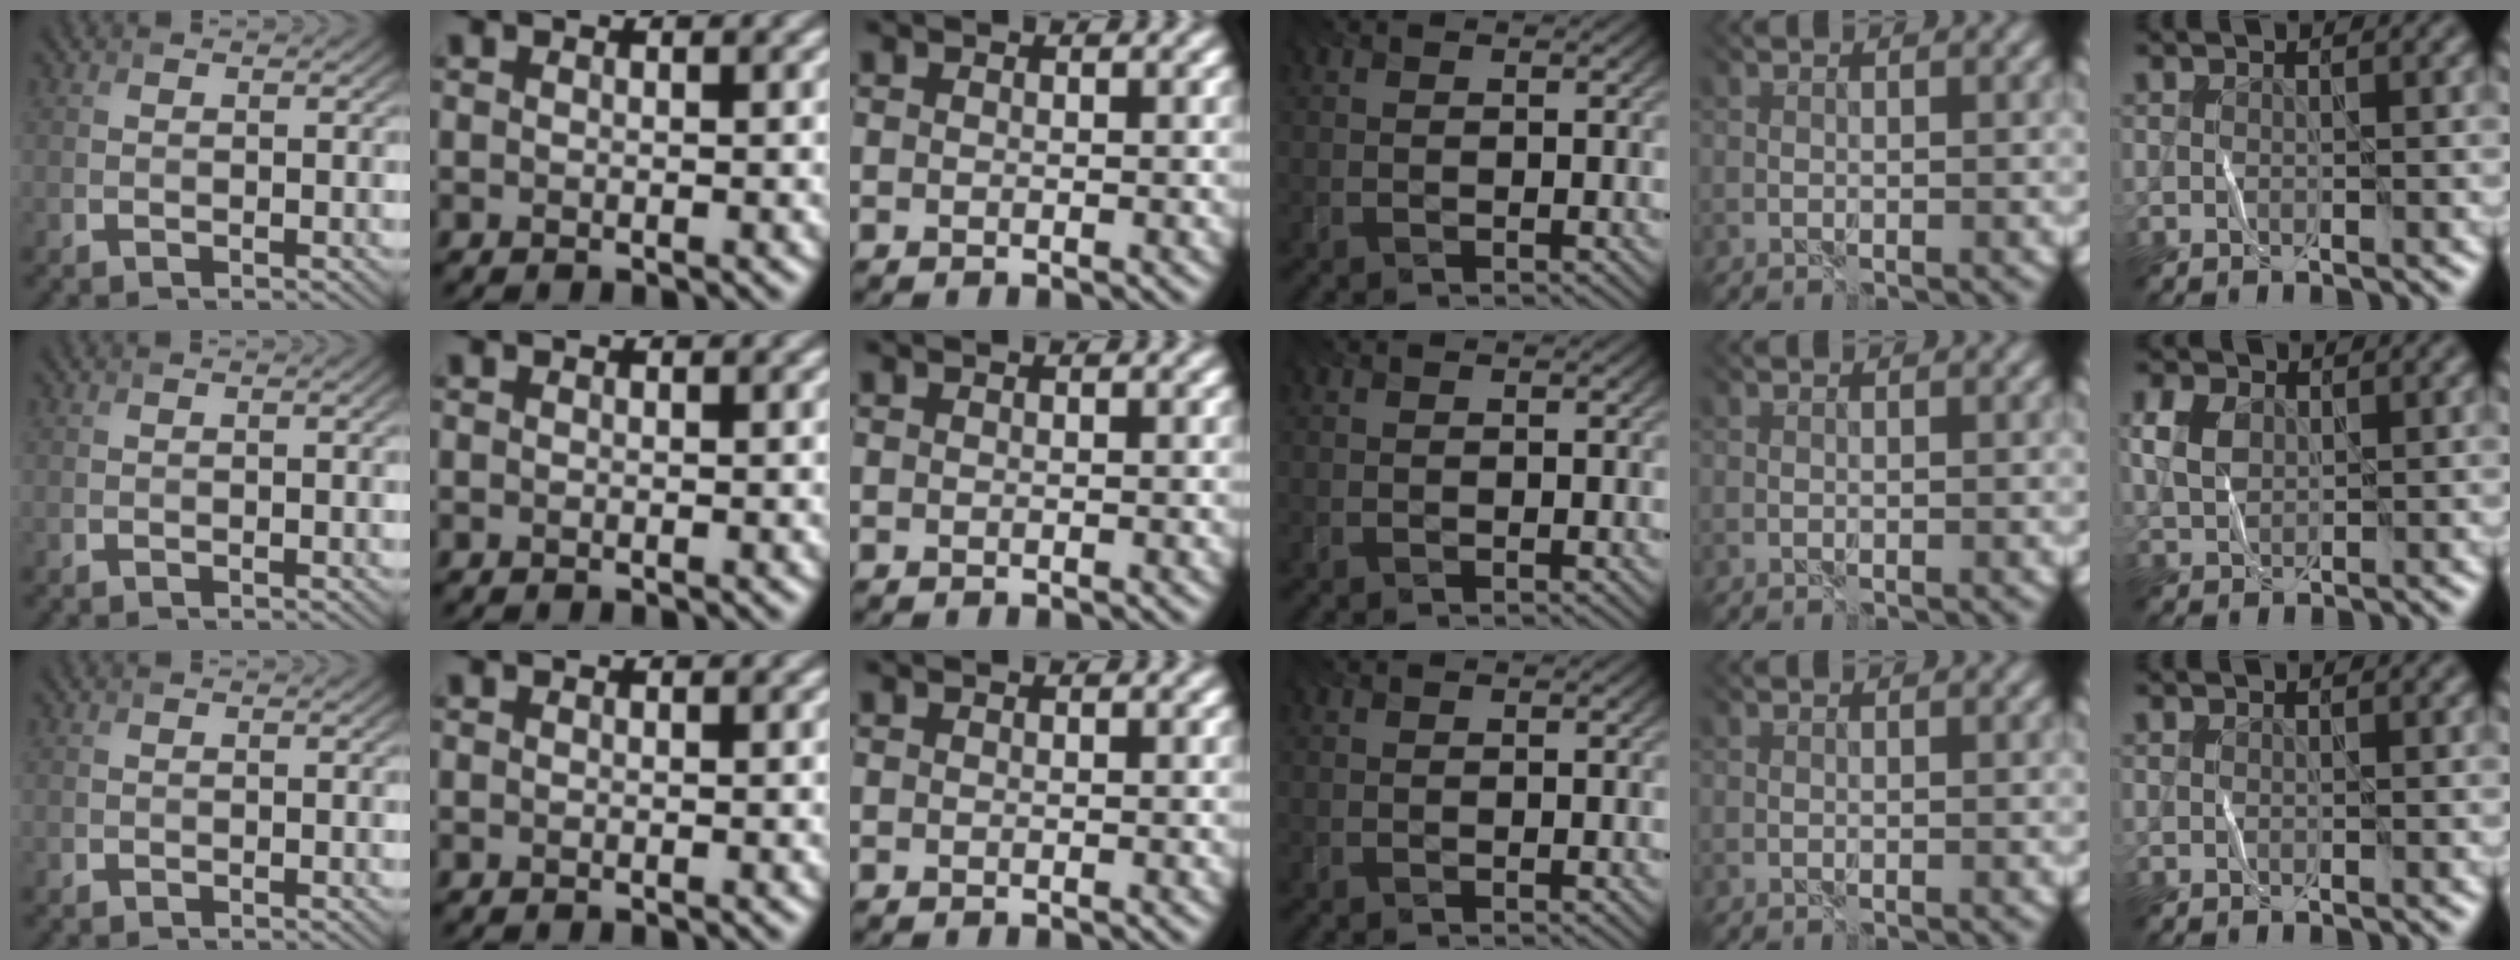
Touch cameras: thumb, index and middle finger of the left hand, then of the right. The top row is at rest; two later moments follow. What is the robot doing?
{"motion": "fold", "object": "bandana"}